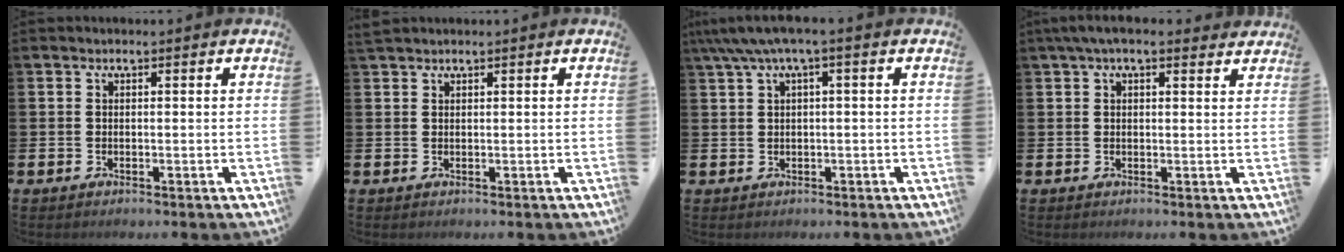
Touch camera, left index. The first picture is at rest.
{"total": 1.2, "force": [1.1, 0.3, 0.2], "torque": [-0.001, 0.001, 0.020]}
{"total": 3.5, "force": [1.2, 0.4, 3.2], "torque": [-0.063, 0.001, 0.021]}
{"total": 3.3, "force": [2.6, 1.0, 1.7], "torque": [-0.036, -0.001, 0.046]}